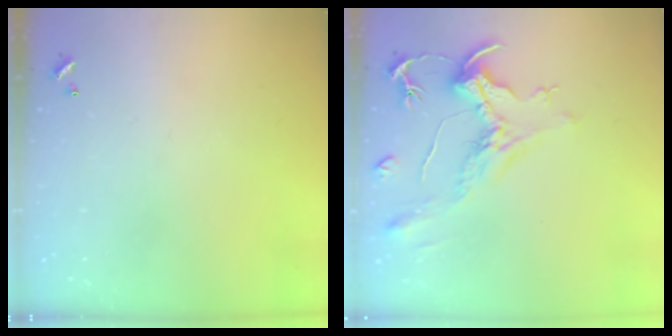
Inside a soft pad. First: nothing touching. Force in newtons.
{"total": 2.2, "press": 1.7, "slide": 1.4}